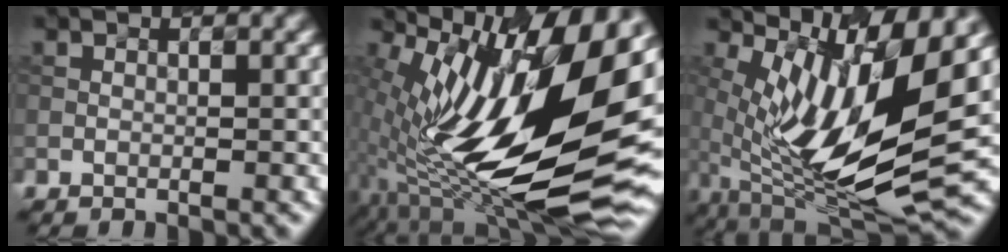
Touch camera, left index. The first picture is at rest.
{"total": 16.4, "force": [0.7, 6.4, 15.1], "torque": [-0.259, 0.008, 0.007]}
{"total": 12.8, "force": [2.1, 4.1, 12.0], "torque": [-0.229, -0.011, 0.053]}